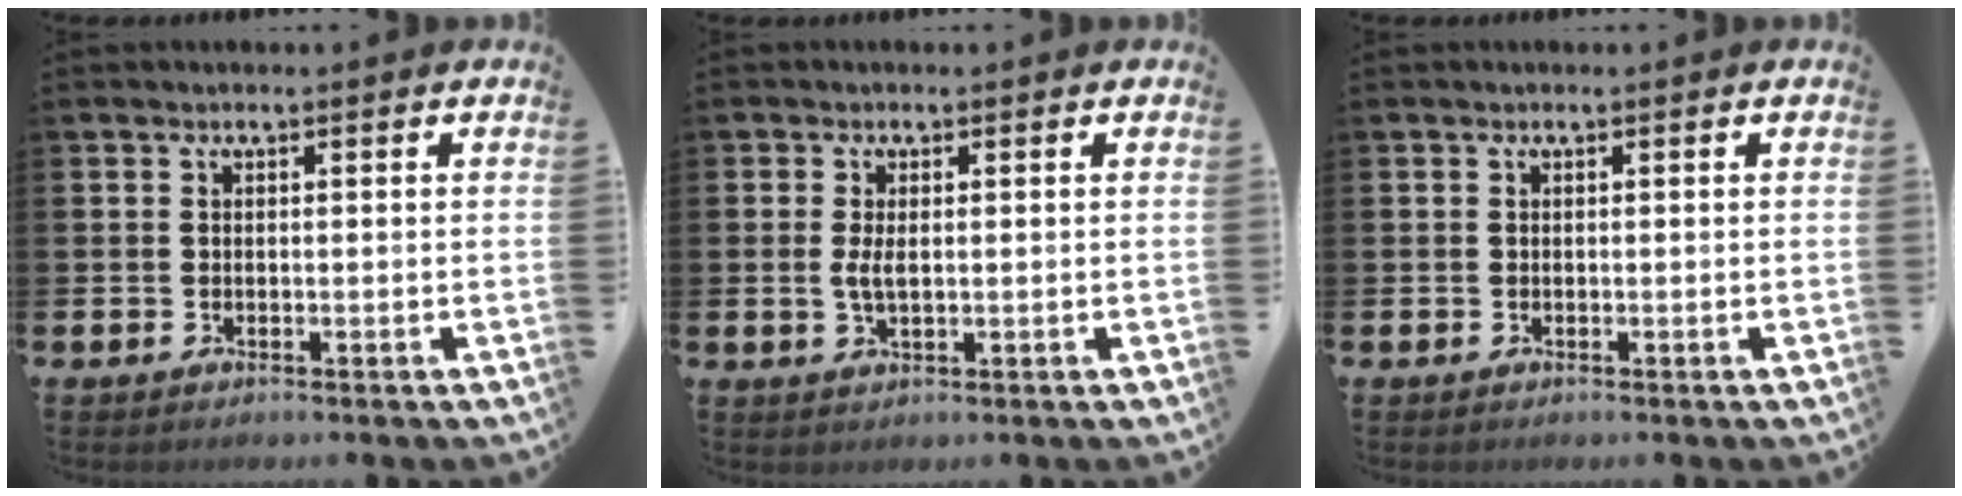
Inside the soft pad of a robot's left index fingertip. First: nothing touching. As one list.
[{"total": 2.4, "force": [0.2, 1.0, 2.2], "torque": [-0.040, 0.002, 0.001]}, {"total": 0.0}]